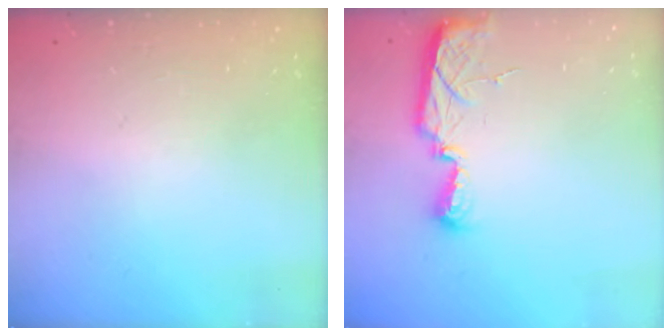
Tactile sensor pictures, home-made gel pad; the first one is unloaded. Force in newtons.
{"total": 7.5, "press": 7.5, "slide": 0.8}